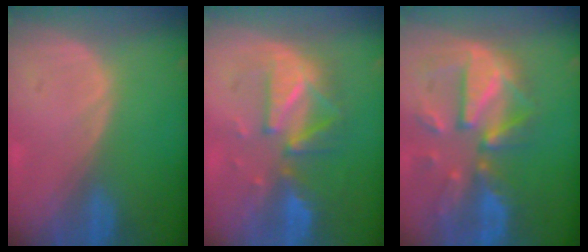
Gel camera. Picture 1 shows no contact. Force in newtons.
{"total": 8.3, "press": 8.3, "slide": 0.6}
{"total": 12.0, "press": 10.4, "slide": 6.0}